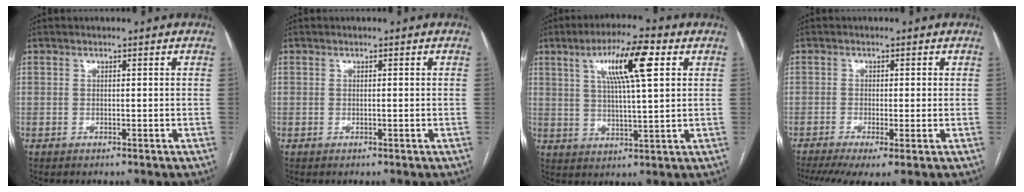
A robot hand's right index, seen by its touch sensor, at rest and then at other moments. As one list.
[{"total": 0.0}, {"total": 10.9, "force": [4.2, 1.3, 9.9], "torque": [-0.174, 0.013, 0.070]}, {"total": 6.7, "force": [-3.3, 1.6, 5.6], "torque": [-0.103, -0.011, -0.057]}]